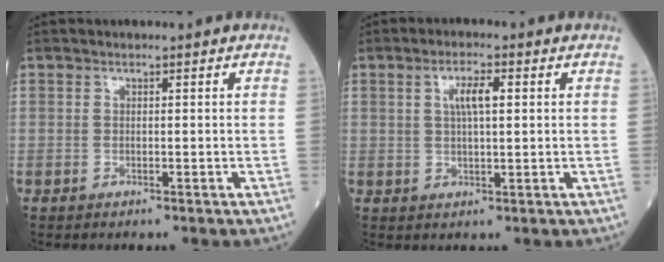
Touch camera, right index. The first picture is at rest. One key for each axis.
{"total": 4.1, "fx": 1.2, "fy": 0.9, "fz": 3.8, "tx": -0.071, "ty": 0.006, "tz": 0.021}